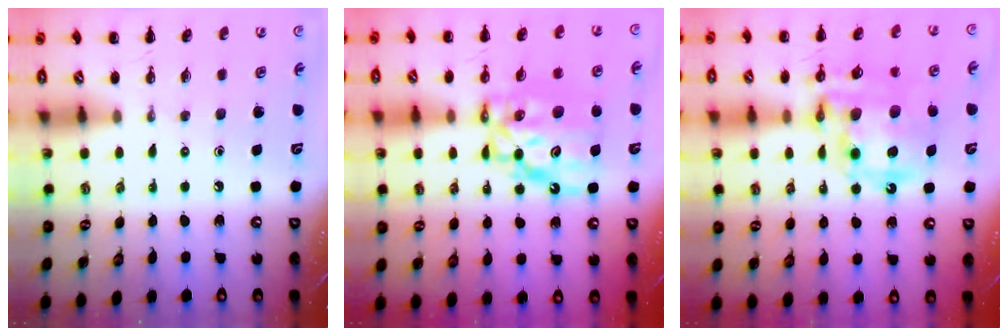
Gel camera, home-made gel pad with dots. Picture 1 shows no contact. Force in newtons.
{"total": 11.3, "press": 10.8, "slide": 3.3}
{"total": 17.7, "press": 17.3, "slide": 4.0}